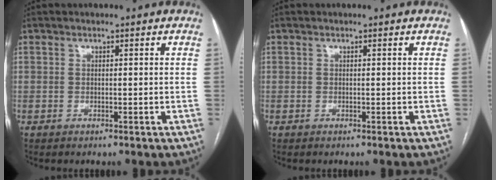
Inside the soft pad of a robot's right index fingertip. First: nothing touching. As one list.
[{"total": 0.0}]